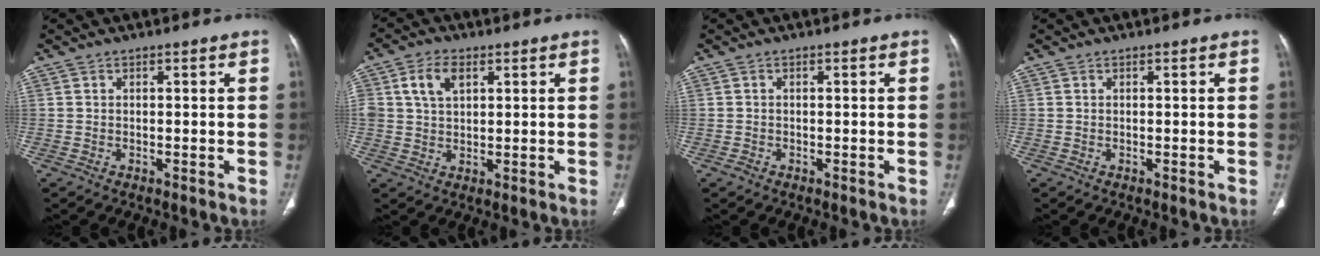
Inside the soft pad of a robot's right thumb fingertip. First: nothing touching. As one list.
[{"total": 5.8, "force": [2.2, 3.7, 3.9], "torque": [-0.065, 0.000, 0.044]}, {"total": 0.8, "force": [-0.5, 0.6, 0.2], "torque": [-0.004, 0.001, -0.011]}, {"total": 0.0}]